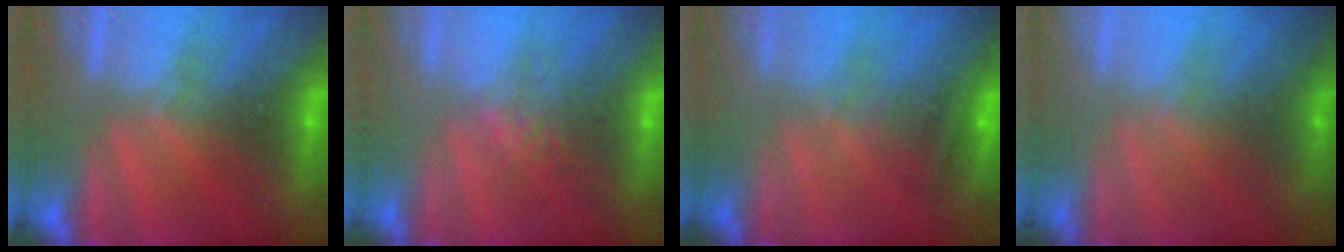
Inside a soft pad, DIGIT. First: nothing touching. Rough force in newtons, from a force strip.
{"total": 4.2}
{"total": 4.7}
{"total": 1.1}